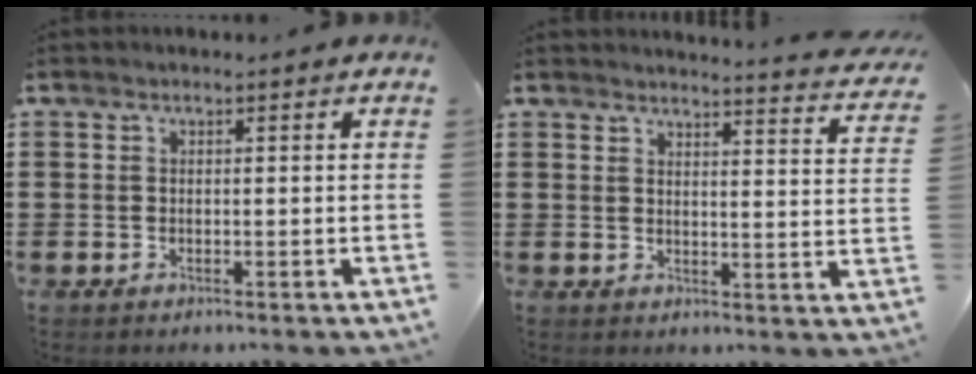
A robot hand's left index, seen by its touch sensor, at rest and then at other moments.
{"total": 3.0, "force": [2.9, -0.5, 0.5], "torque": [-0.017, -0.027, 0.047]}